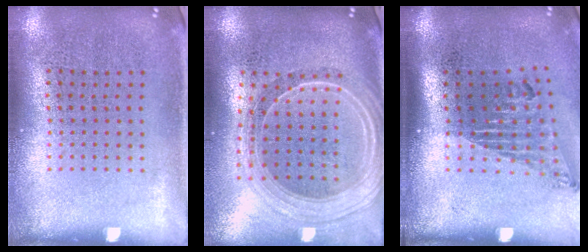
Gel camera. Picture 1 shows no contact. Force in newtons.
{"total": 2.3, "press": 1.9, "slide": 1.3}
{"total": 1.7, "press": 1.1, "slide": 1.3}